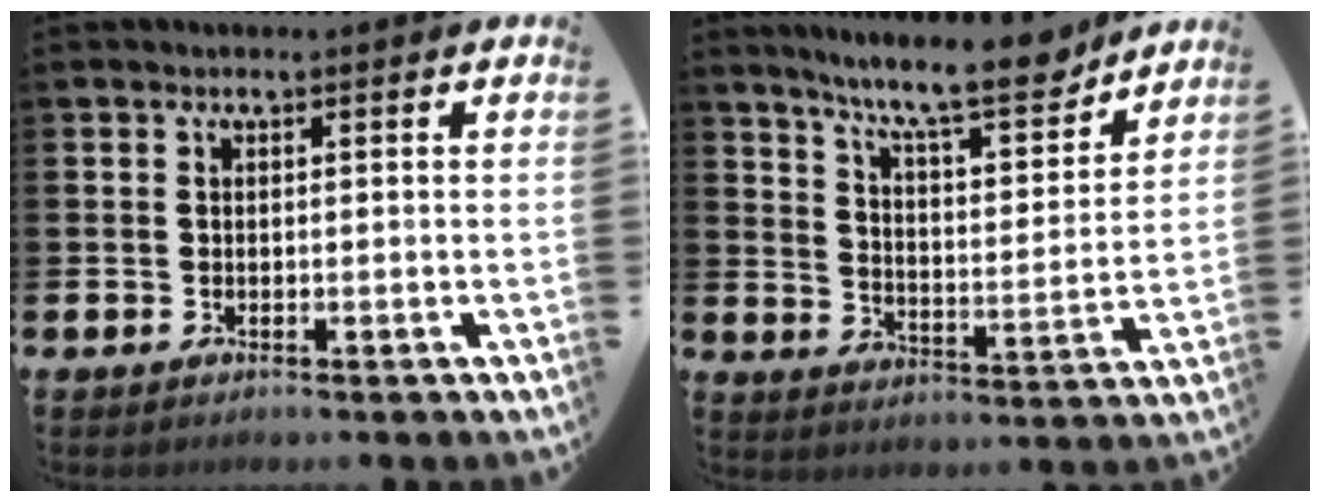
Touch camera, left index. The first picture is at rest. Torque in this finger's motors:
{"motor_torque": [0.38, -0.45, 1.00, 0.21]}